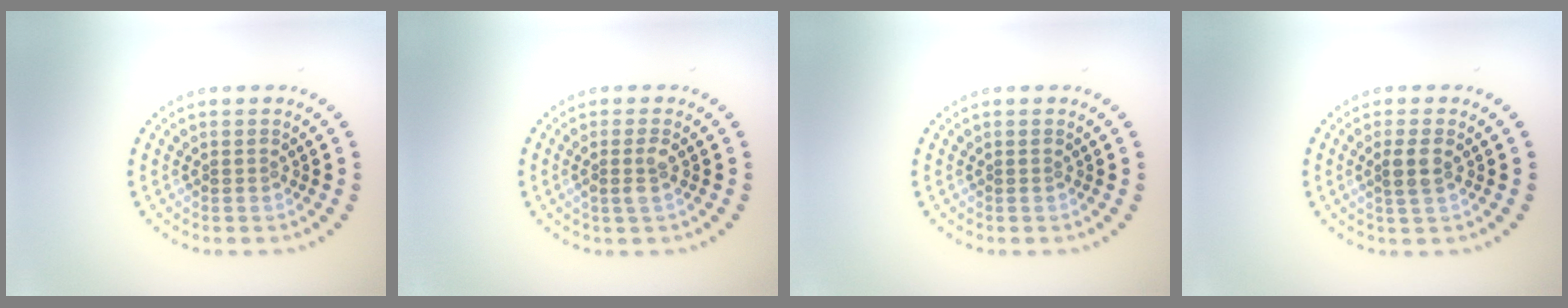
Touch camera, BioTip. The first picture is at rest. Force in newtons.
{"total": 1.4, "press": 1.2, "slide": 0.7}
{"total": 0.0}
{"total": 1.8, "press": 1.6, "slide": 0.9}